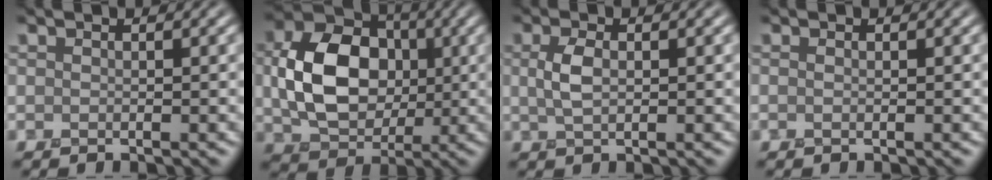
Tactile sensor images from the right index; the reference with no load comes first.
{"total": 8.8, "force": [0.1, 6.6, 5.9], "torque": [-0.123, -0.001, 0.003]}
{"total": 2.1, "force": [0.2, 1.1, 1.8], "torque": [-0.048, 0.000, 0.003]}
{"total": 0.0}